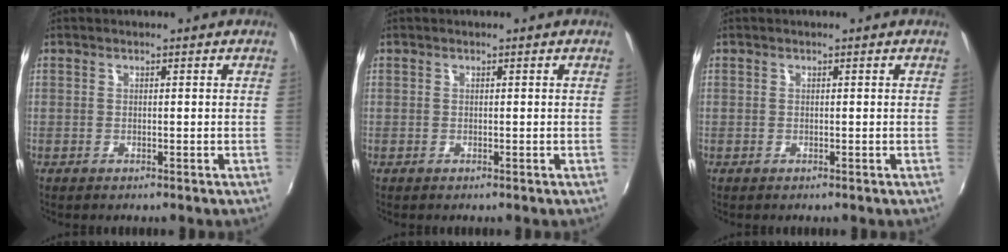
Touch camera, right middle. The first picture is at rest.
{"total": 0.0}
{"total": 0.0}